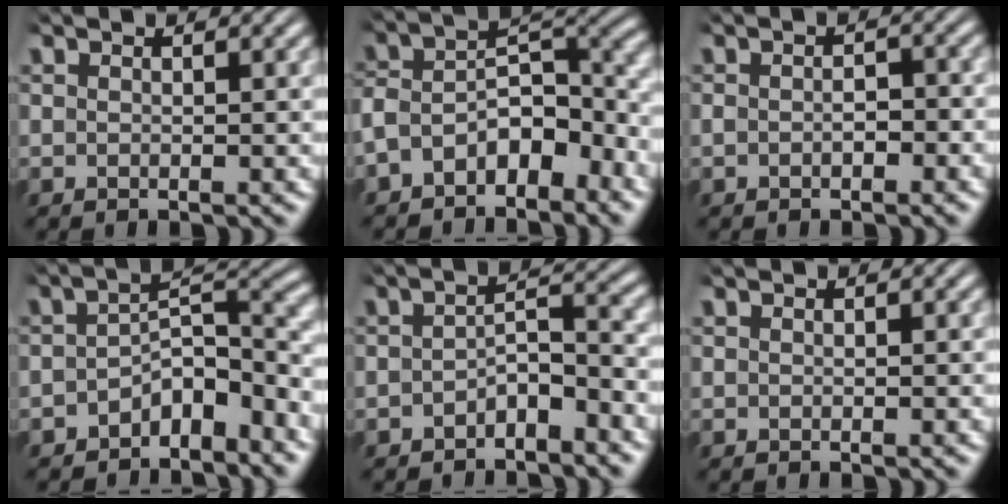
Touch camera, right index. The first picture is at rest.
{"total": 7.4, "force": [-3.3, 4.8, 4.6], "torque": [-0.082, -0.016, -0.052]}
{"total": 1.5, "force": [-0.9, 0.8, 0.9], "torque": [-0.014, -0.003, -0.015]}
{"total": 4.8, "force": [-2.9, 1.8, 3.4], "torque": [-0.029, -0.007, -0.046]}
{"total": 2.8, "force": [-2.1, 0.6, 1.8], "torque": [-0.020, -0.009, -0.033]}
{"total": 0.0}